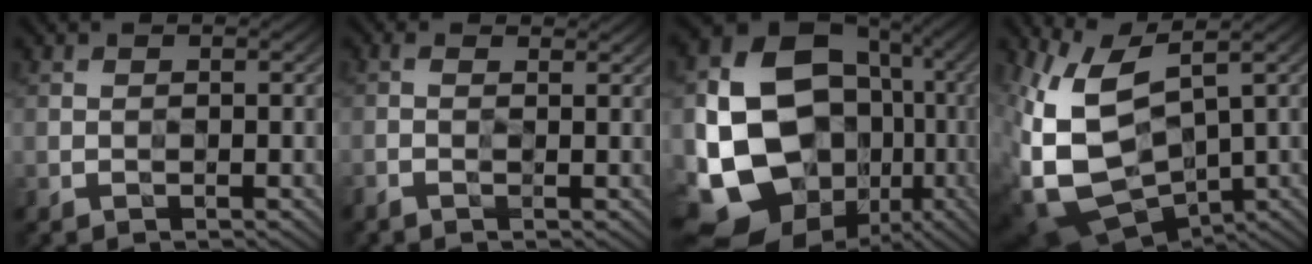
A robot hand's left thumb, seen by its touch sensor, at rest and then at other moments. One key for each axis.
{"total": 1.0, "fx": -0.2, "fy": 0.1, "fz": 0.9, "tx": -0.030, "ty": -0.002, "tz": -0.011}
{"total": 19.3, "fx": -2.1, "fy": 15.9, "fz": 10.7, "tx": -0.244, "ty": -0.041, "tz": -0.020}
{"total": 12.0, "fx": 2.2, "fy": 7.2, "fz": 9.4, "tx": -0.232, "ty": -0.028, "tz": 0.071}